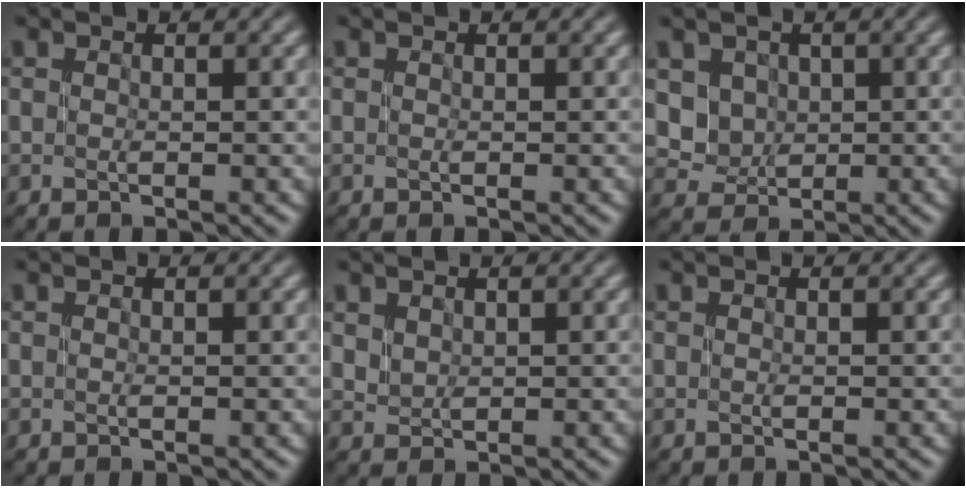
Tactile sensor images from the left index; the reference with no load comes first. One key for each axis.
{"total": 0.0}
{"total": 2.5, "fx": 1.5, "fy": 1.9, "fz": -0.4, "tx": 0.003, "ty": -0.007, "tz": 0.035}
{"total": 0.0}
{"total": 1.1, "fx": 0.9, "fy": 0.4, "fz": -0.4, "tx": 0.012, "ty": 0.002, "tz": 0.021}
{"total": 0.0}